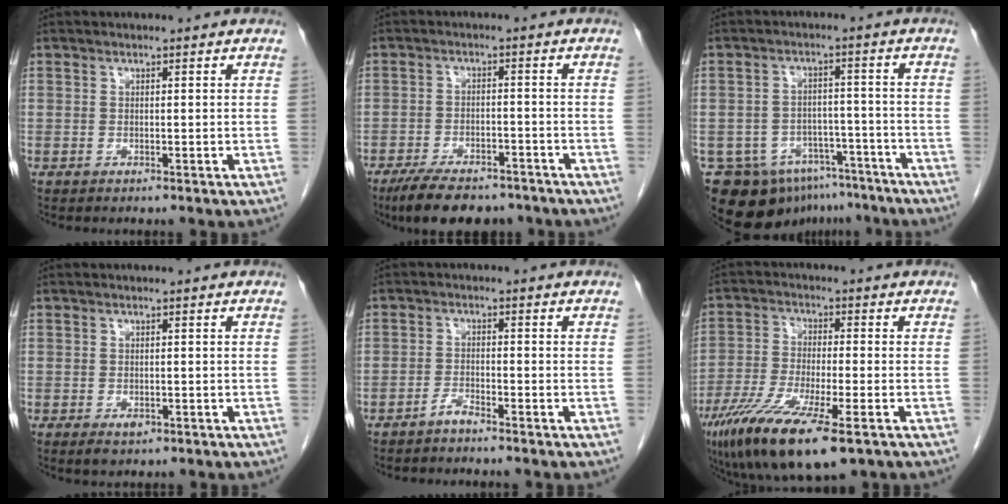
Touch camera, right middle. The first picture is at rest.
{"total": 11.0, "force": [-8.7, 4.0, 5.3], "torque": [-0.085, -0.009, -0.134]}
{"total": 13.7, "force": [-9.8, 8.7, 4.0], "torque": [-0.077, 0.024, -0.129]}
{"total": 1.7, "force": [-0.8, 0.9, 1.1], "torque": [-0.017, 0.000, -0.006]}
{"total": 1.7, "force": [-1.6, -0.1, 0.6], "torque": [-0.016, -0.002, -0.031]}
{"total": 14.2, "force": [-8.5, 2.4, 11.2], "torque": [-0.220, -0.041, -0.146]}